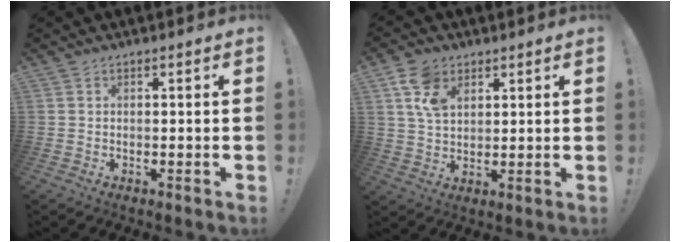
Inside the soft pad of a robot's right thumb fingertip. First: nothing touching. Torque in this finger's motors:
{"motor_torque": [0.50, 0.60, 0.35, 0.22, 0.01]}